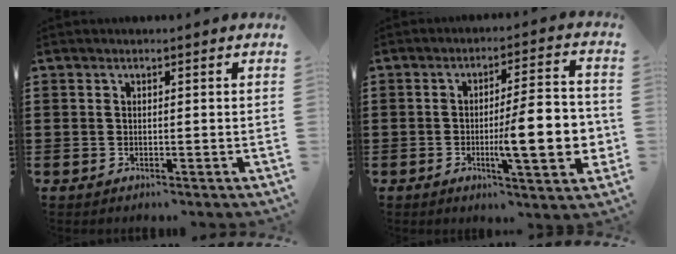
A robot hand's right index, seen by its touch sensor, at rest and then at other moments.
{"total": 12.0, "force": [-2.2, 2.6, 11.5], "torque": [-0.155, -0.011, -0.040]}